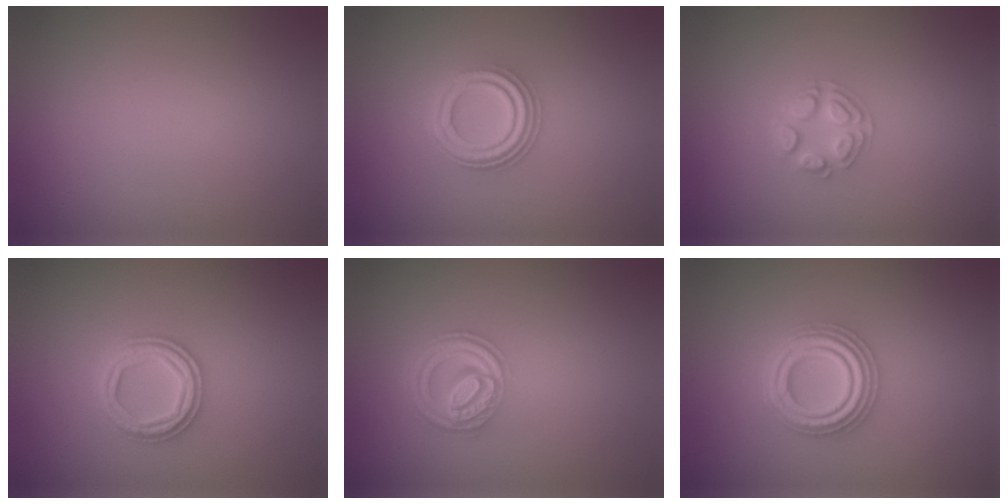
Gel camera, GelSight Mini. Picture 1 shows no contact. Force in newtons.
{"total": 3.6, "press": 2.9, "slide": 2.1}
{"total": 2.5, "press": 2.5, "slide": 0.3}
{"total": 2.9, "press": 2.9, "slide": 0.6}
{"total": 4.3, "press": 3.3, "slide": 2.8}
{"total": 4.4, "press": 4.4, "slide": 0.7}